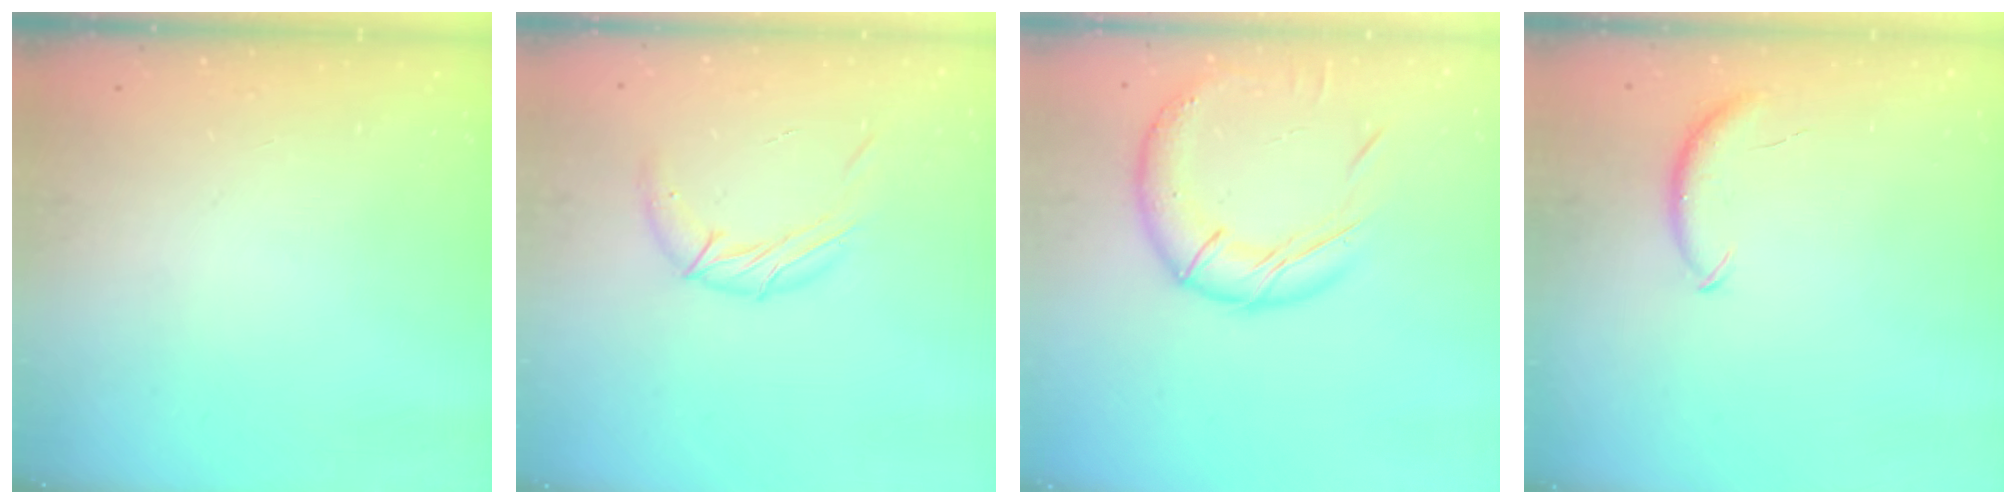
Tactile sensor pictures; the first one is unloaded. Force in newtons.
{"total": 9.5, "press": 9.5, "slide": 0.7}
{"total": 15.8, "press": 15.7, "slide": 1.7}
{"total": 7.4, "press": 7.4, "slide": 1.1}